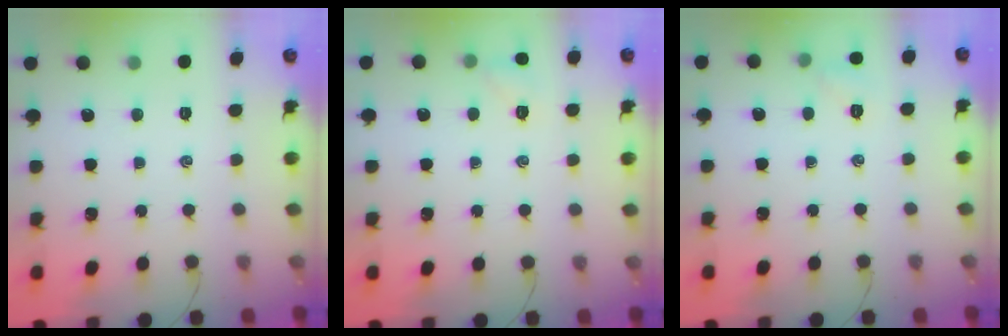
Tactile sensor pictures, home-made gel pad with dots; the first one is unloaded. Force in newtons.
{"total": 5.6, "press": 5.6, "slide": 1.0}
{"total": 4.3, "press": 4.1, "slide": 1.4}